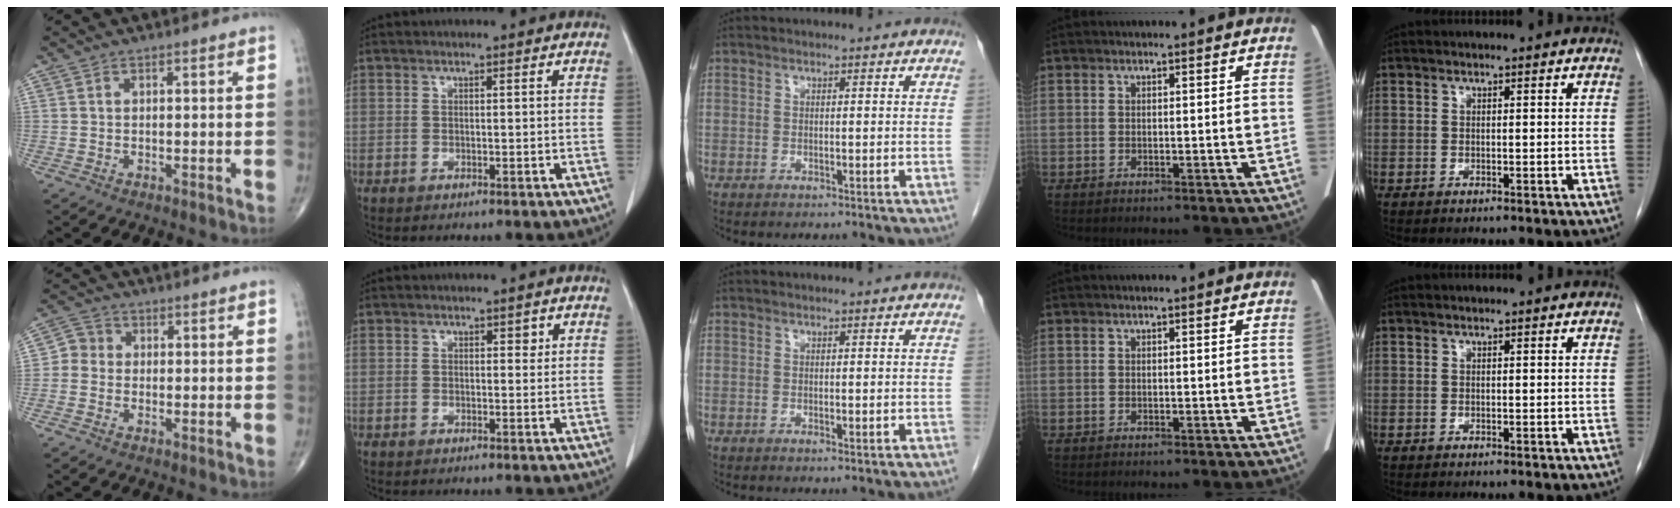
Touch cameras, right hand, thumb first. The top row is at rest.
{"thumb": {"total": 3.4, "force": [-0.4, 3.2, 1.2], "torque": [-0.003, 0.007, -0.022]}, "index": {"total": 1.1, "force": [0.5, 0.7, 0.6], "torque": [-0.004, 0.000, 0.005]}, "middle": {"total": 0.6, "force": [-0.2, 0.1, 0.5], "torque": [-0.009, -0.002, -0.001]}}